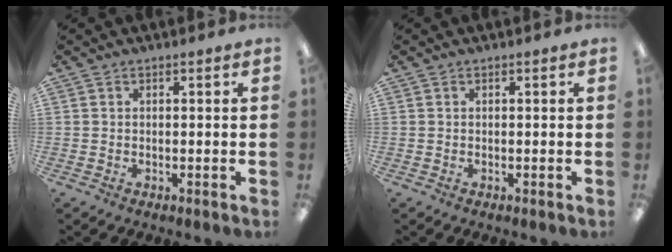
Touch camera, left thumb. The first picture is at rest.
{"total": 0.0}